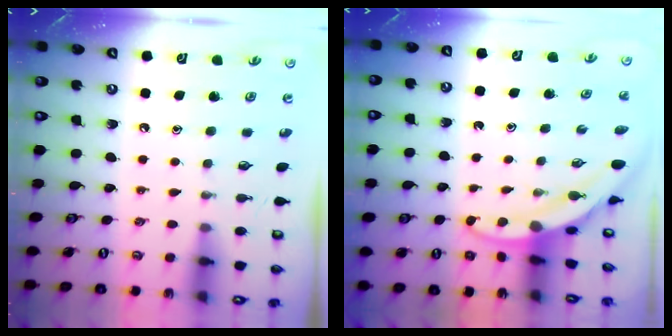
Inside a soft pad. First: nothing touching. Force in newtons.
{"total": 4.0, "press": 4.0, "slide": 0.2}